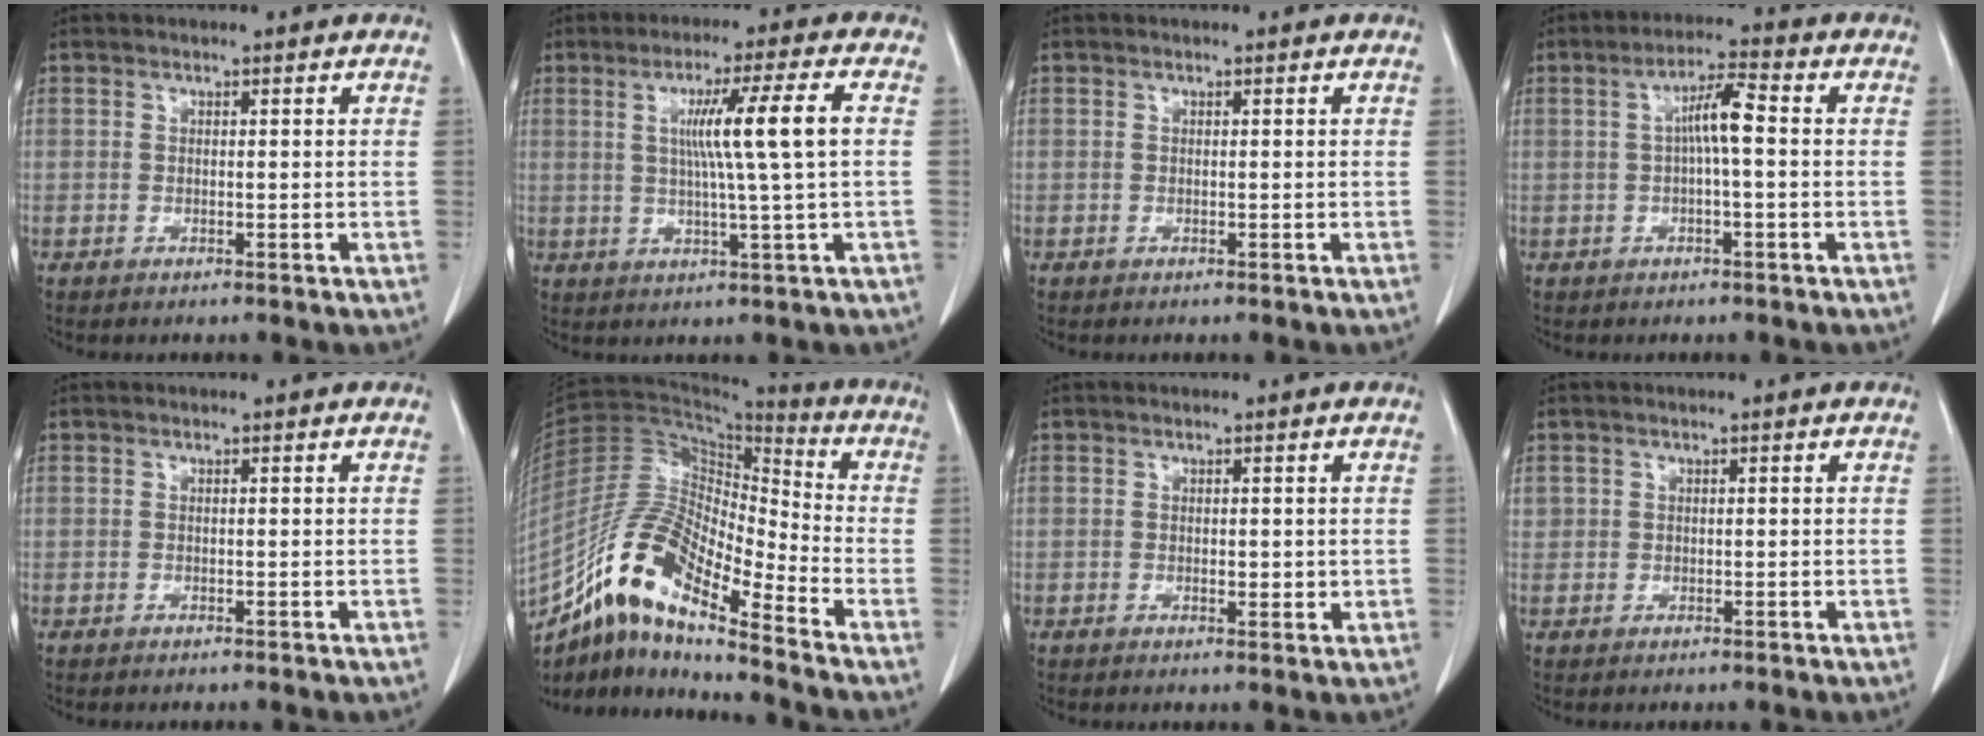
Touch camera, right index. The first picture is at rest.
{"total": 9.0, "force": [1.3, -1.4, 8.8], "torque": [-0.147, 0.004, 0.027]}
{"total": 0.0}
{"total": 5.2, "force": [0.2, 0.5, 5.2], "torque": [-0.092, 0.014, 0.003]}
{"total": 0.0}
{"total": 15.1, "force": [-10.8, 2.6, 10.2], "torque": [-0.204, 0.012, -0.196]}
{"total": 1.5, "force": [0.1, 0.9, 1.3], "torque": [-0.015, -0.003, 0.003]}
{"total": 0.9, "force": [0.3, 0.9, 0.1], "torque": [0.009, 0.005, 0.002]}